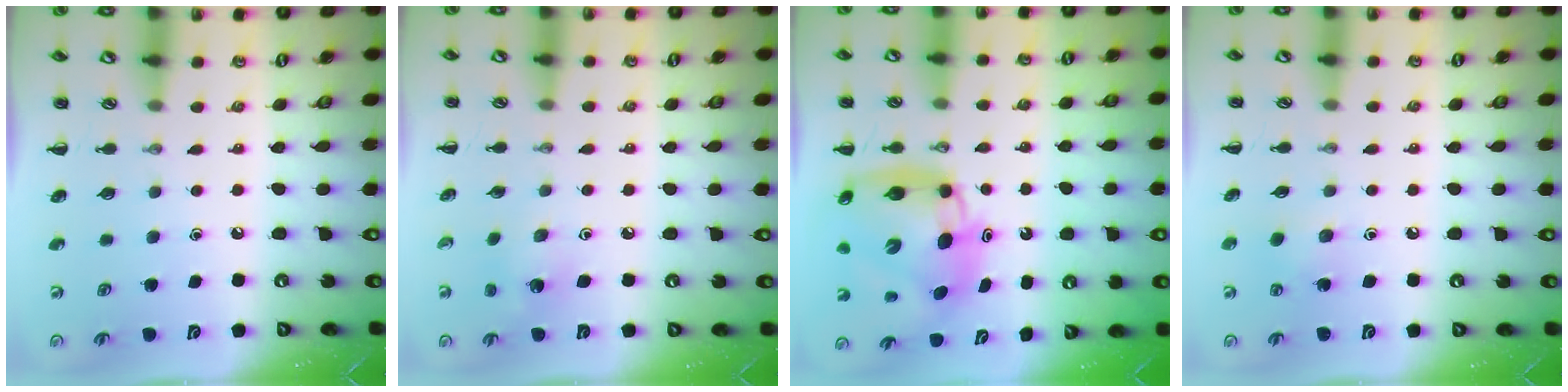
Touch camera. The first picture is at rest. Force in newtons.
{"total": 1.8, "press": 1.7, "slide": 0.5}
{"total": 11.4, "press": 10.9, "slide": 3.4}
{"total": 3.8, "press": 3.6, "slide": 1.1}